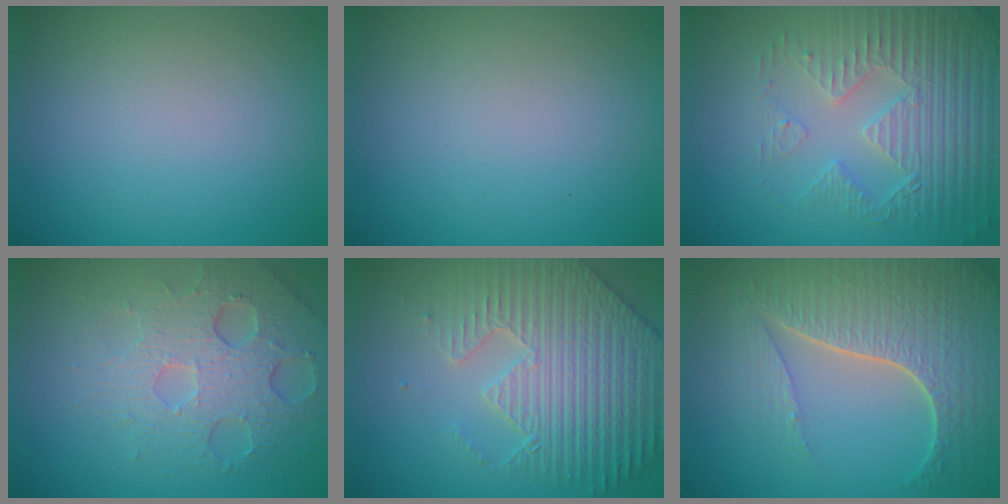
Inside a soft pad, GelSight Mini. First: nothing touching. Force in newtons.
{"total": 0.0}
{"total": 4.6, "press": 4.4, "slide": 1.1}
{"total": 5.8, "press": 4.5, "slide": 3.7}
{"total": 7.1, "press": 5.9, "slide": 4.0}
{"total": 7.7, "press": 5.6, "slide": 5.3}